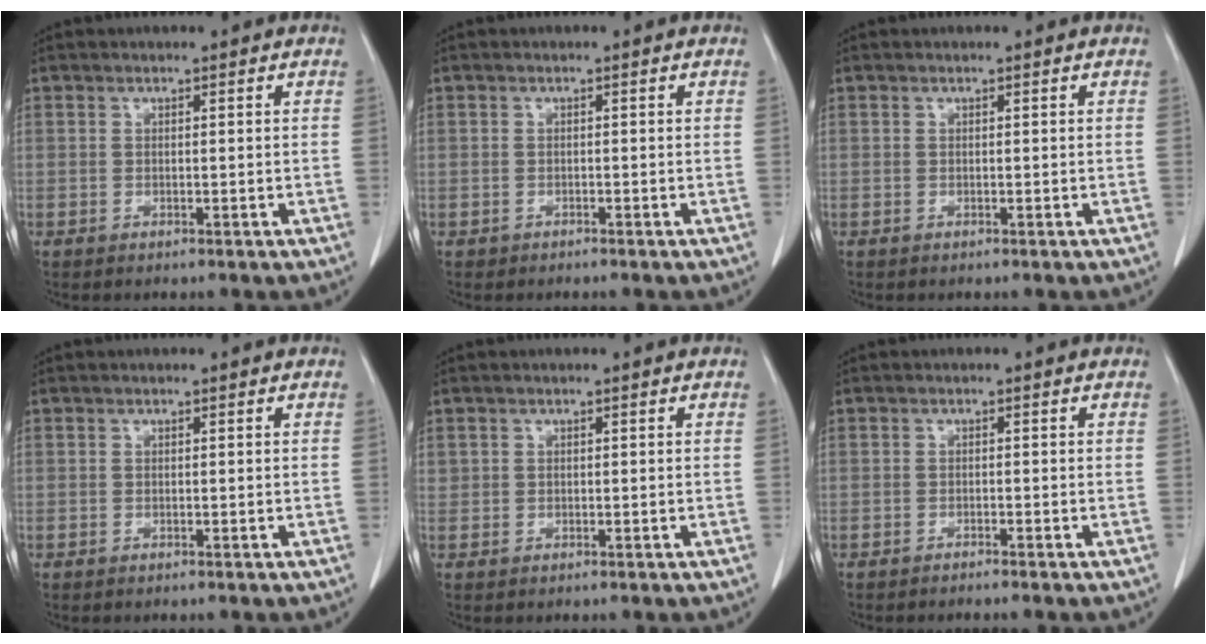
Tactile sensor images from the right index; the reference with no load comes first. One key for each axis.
{"total": 0.7, "fx": -0.5, "fy": 0.5, "fz": -0.1, "tx": -0.009, "ty": 0.002, "tz": -0.011}
{"total": 0.0}
{"total": 0.0}
{"total": 0.8, "fx": 0.4, "fy": 0.7, "fz": 0.1, "tx": 0.008, "ty": 0.004, "tz": 0.003}
{"total": 1.6, "fx": -1.4, "fy": -0.3, "fz": 0.7, "tx": -0.009, "ty": 0.002, "tz": -0.020}